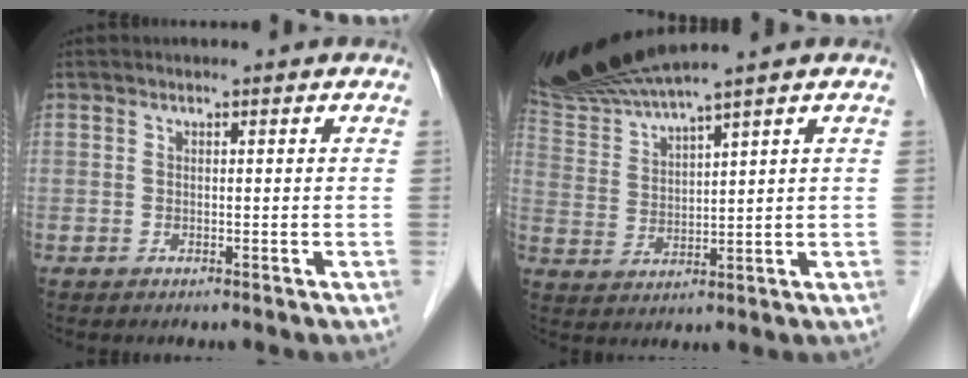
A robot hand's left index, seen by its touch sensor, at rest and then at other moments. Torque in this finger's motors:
{"motor_torque": [-0.59, -1.02, 0.36, 0.12]}